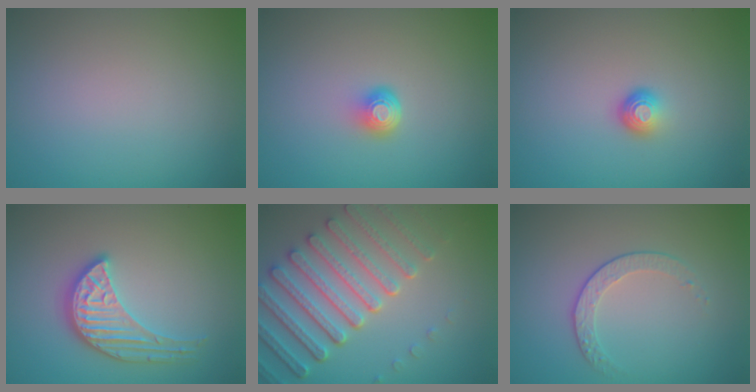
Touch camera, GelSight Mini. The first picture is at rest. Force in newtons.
{"total": 1.9, "press": 1.3, "slide": 1.4}
{"total": 1.4, "press": 1.0, "slide": 1.0}
{"total": 3.8, "press": 3.5, "slide": 1.6}
{"total": 7.2, "press": 5.4, "slide": 4.7}
{"total": 1.8, "press": 1.3, "slide": 1.3}